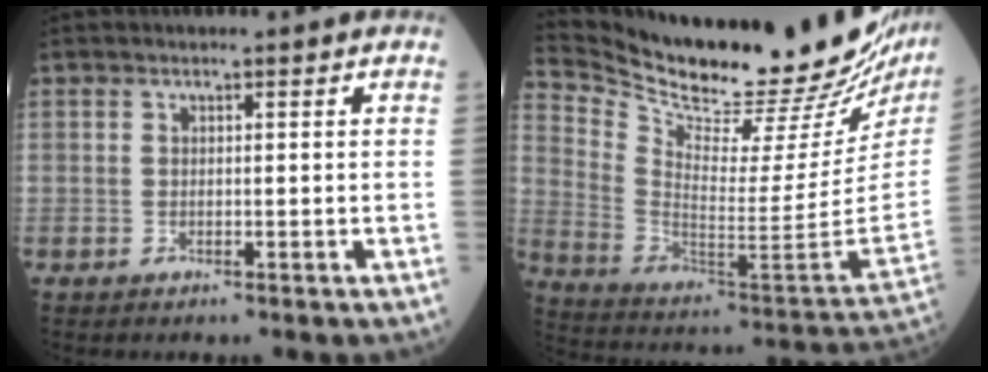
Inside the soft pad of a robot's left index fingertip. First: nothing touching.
{"total": 30.3, "force": [27.0, 3.3, 13.2], "torque": [-0.232, -0.102, 0.385]}